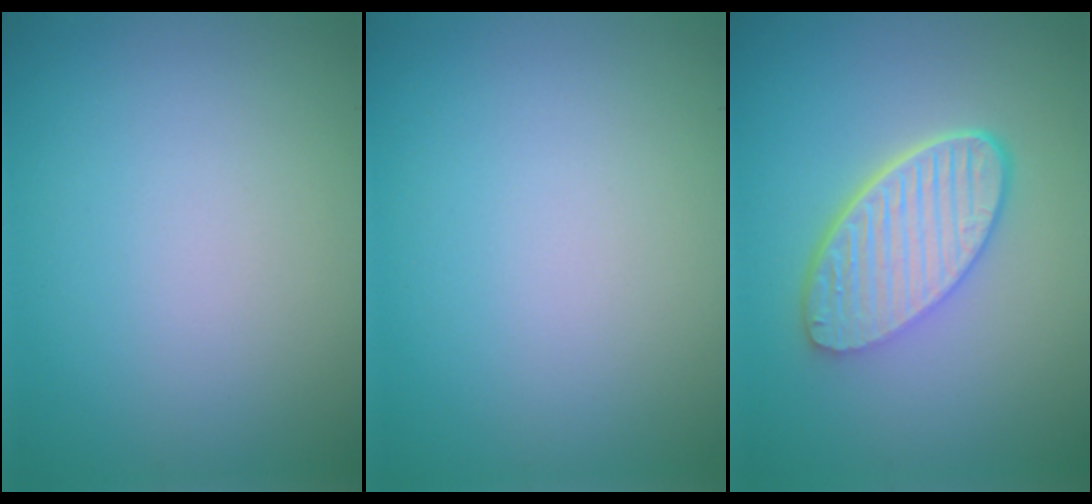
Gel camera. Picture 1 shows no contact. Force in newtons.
{"total": 0.0}
{"total": 6.0, "press": 4.4, "slide": 4.1}